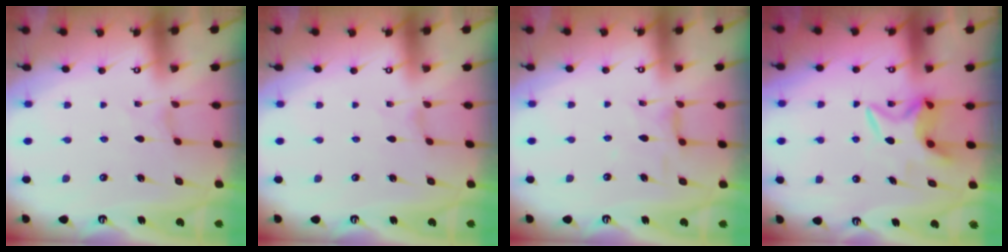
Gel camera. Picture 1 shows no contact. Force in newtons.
{"total": 0.0}
{"total": 3.1, "press": 3.1, "slide": 0.4}
{"total": 6.4, "press": 6.4, "slide": 0.3}